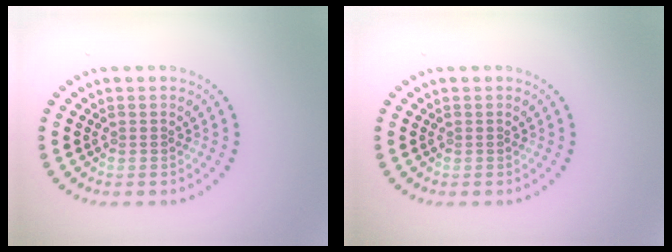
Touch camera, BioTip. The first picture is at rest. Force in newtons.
{"total": 0.0}